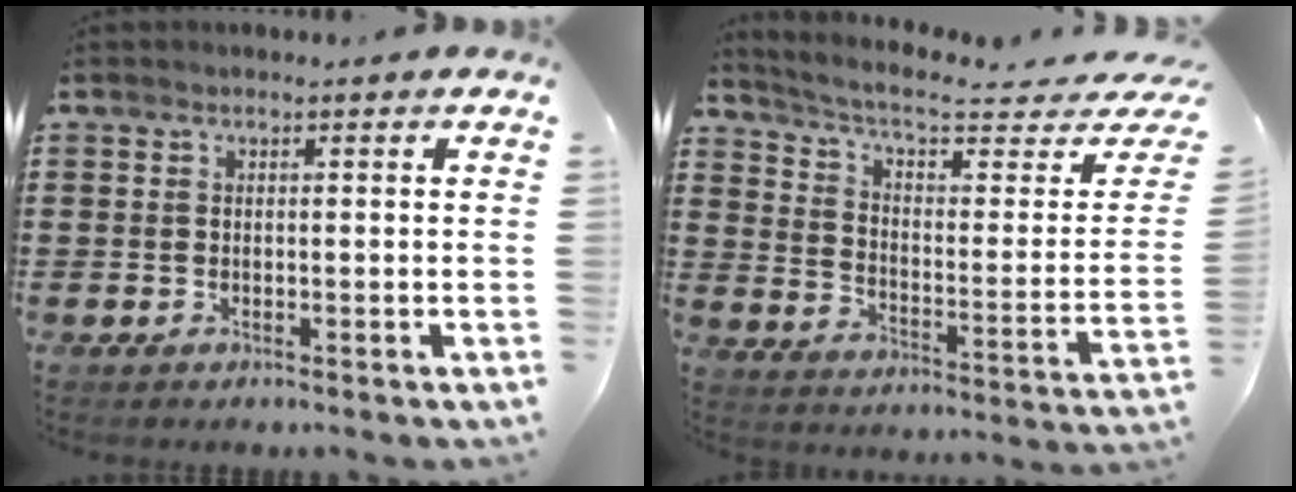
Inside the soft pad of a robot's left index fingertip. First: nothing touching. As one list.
[{"total": 5.9, "force": [4.4, 1.0, 3.8], "torque": [-0.095, -0.038, 0.071]}]